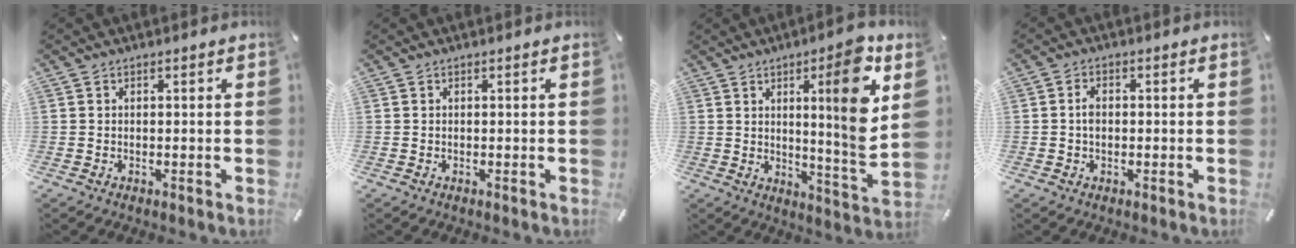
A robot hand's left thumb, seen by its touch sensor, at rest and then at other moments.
{"total": 0.0}
{"total": 16.0, "force": [5.7, 1.6, 14.8], "torque": [-0.211, -0.038, 0.074]}
{"total": 2.6, "force": [-0.1, 1.7, 2.0], "torque": [-0.039, 0.004, -0.002]}